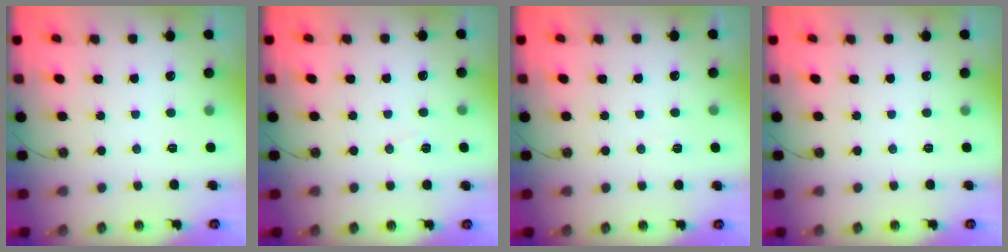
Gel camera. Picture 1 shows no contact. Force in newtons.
{"total": 5.7, "press": 3.7, "slide": 4.4}
{"total": 5.2, "press": 2.9, "slide": 4.2}
{"total": 0.0}